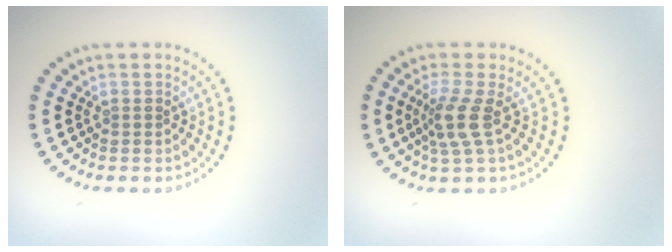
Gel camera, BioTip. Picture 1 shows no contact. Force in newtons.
{"total": 2.8, "press": 2.2, "slide": 1.8}